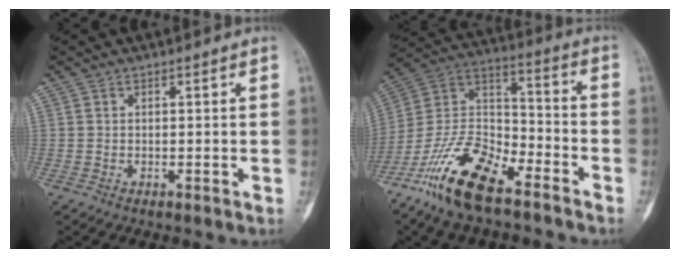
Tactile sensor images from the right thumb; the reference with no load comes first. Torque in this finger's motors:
{"motor_torque": [0.48, 0.27, 1.48, -1.29, 0.09]}